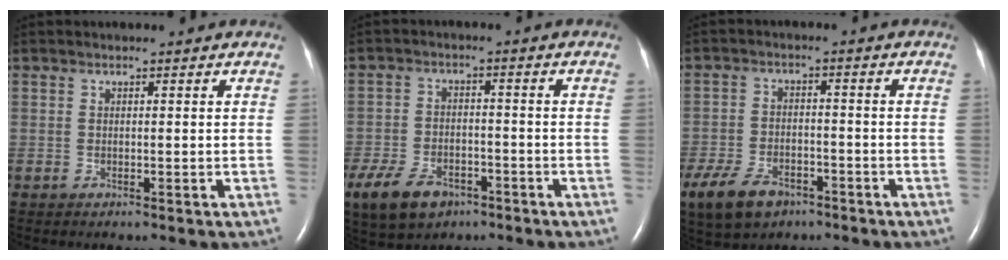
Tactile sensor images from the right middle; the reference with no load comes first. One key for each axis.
{"total": 9.9, "fx": -6.0, "fy": 5.8, "fz": 5.3, "tx": -0.113, "ty": -0.004, "tz": -0.099}
{"total": 10.3, "fx": -6.4, "fy": 5.9, "fz": 5.4, "tx": -0.121, "ty": -0.007, "tz": -0.108}